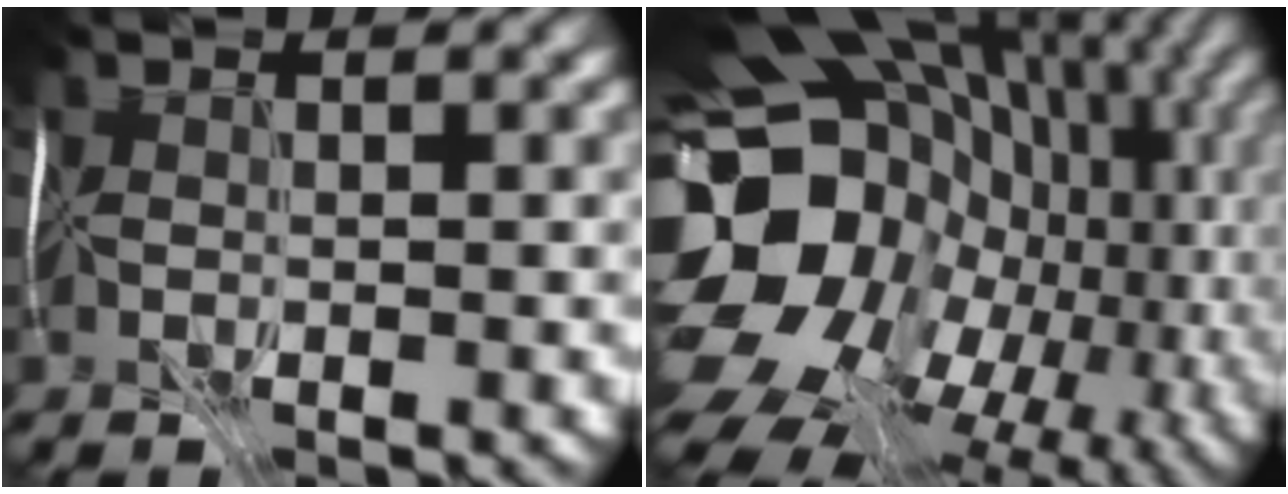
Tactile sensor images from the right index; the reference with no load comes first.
{"total": 19.0, "force": [-2.6, 15.9, 10.0], "torque": [-0.187, -0.015, -0.039]}